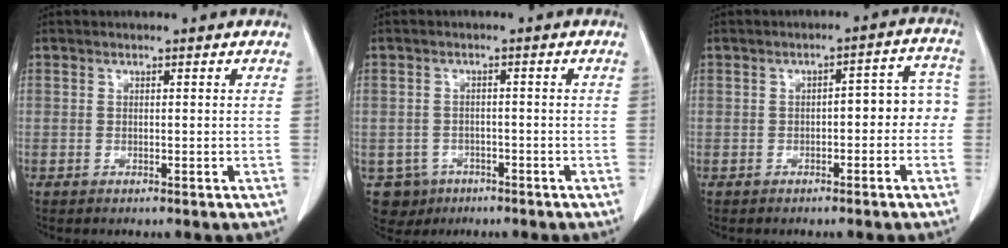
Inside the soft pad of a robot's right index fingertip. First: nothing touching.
{"total": 5.1, "force": [-2.6, 4.4, 0.3], "torque": [-0.003, 0.009, -0.036]}
{"total": 6.2, "force": [-1.3, 2.8, 5.4], "torque": [-0.058, 0.041, -0.015]}